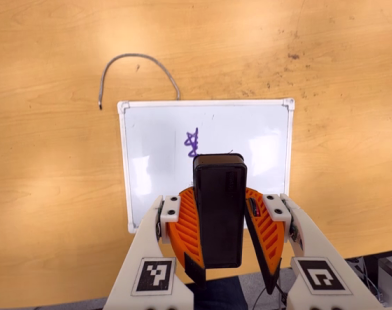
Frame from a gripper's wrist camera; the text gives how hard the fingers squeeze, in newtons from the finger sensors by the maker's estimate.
{"total": 9.1, "left": 9.2, "right": 9.1}